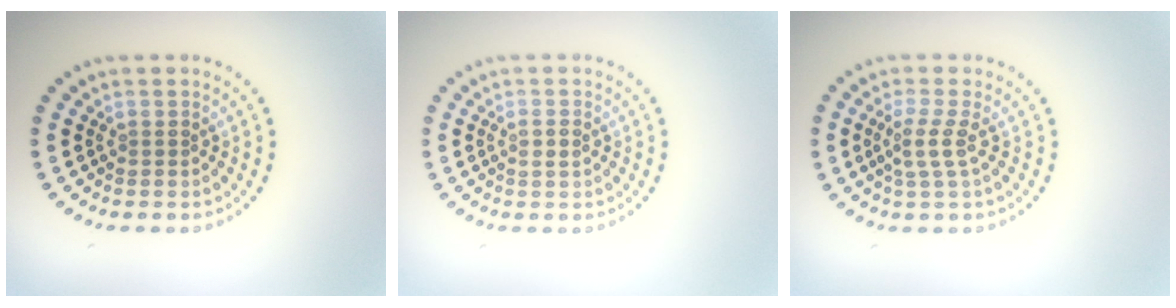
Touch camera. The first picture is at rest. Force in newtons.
{"total": 1.1, "press": 1.0, "slide": 0.4}
{"total": 2.2, "press": 1.7, "slide": 1.5}